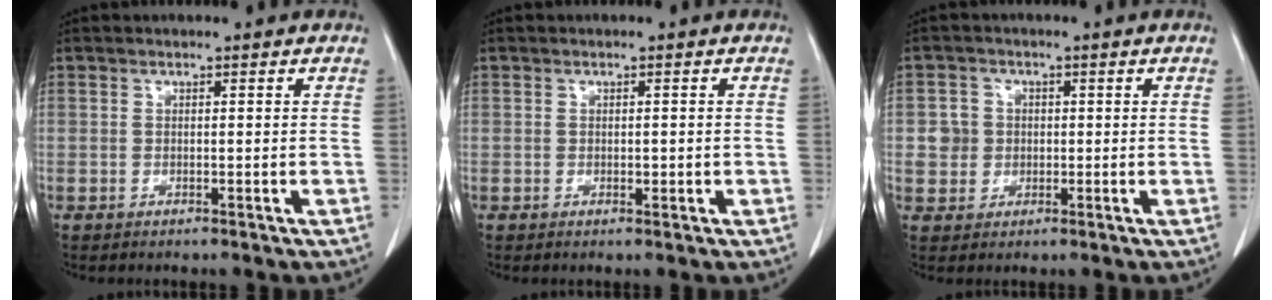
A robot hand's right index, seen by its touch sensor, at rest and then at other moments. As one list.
[{"total": 1.2, "force": [-0.1, 0.6, 1.0], "torque": [-0.011, 0.000, 0.000]}, {"total": 3.9, "force": [0.2, 3.8, 0.8], "torque": [-0.011, 0.013, 0.009]}]